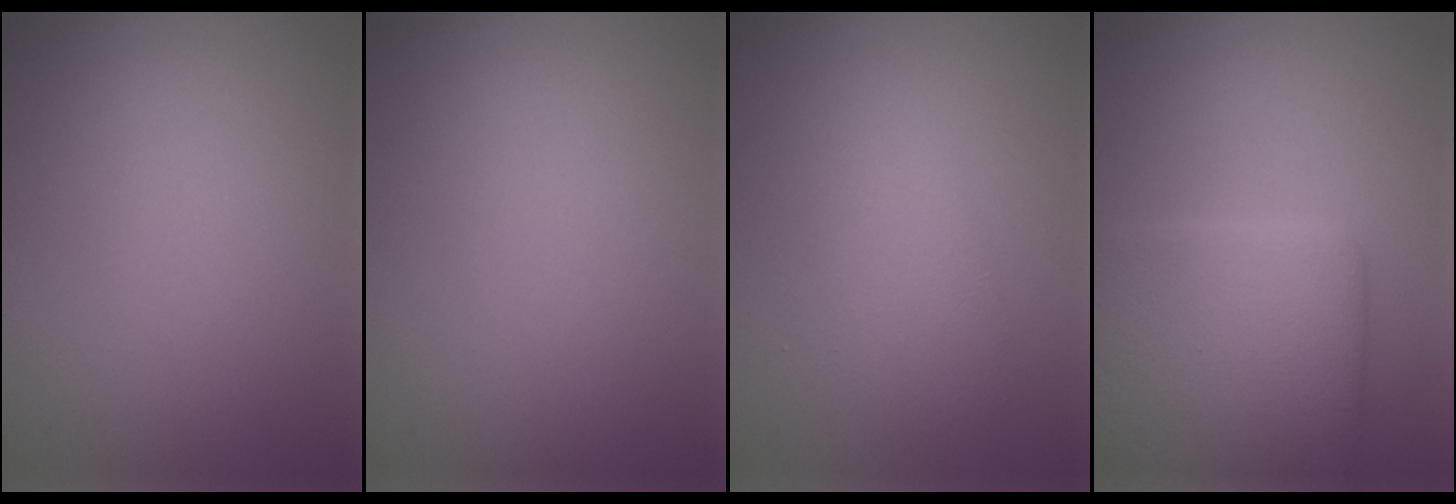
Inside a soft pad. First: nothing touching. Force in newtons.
{"total": 0.0}
{"total": 2.7, "press": 2.7, "slide": 0.1}
{"total": 8.6, "press": 8.6, "slide": 0.6}